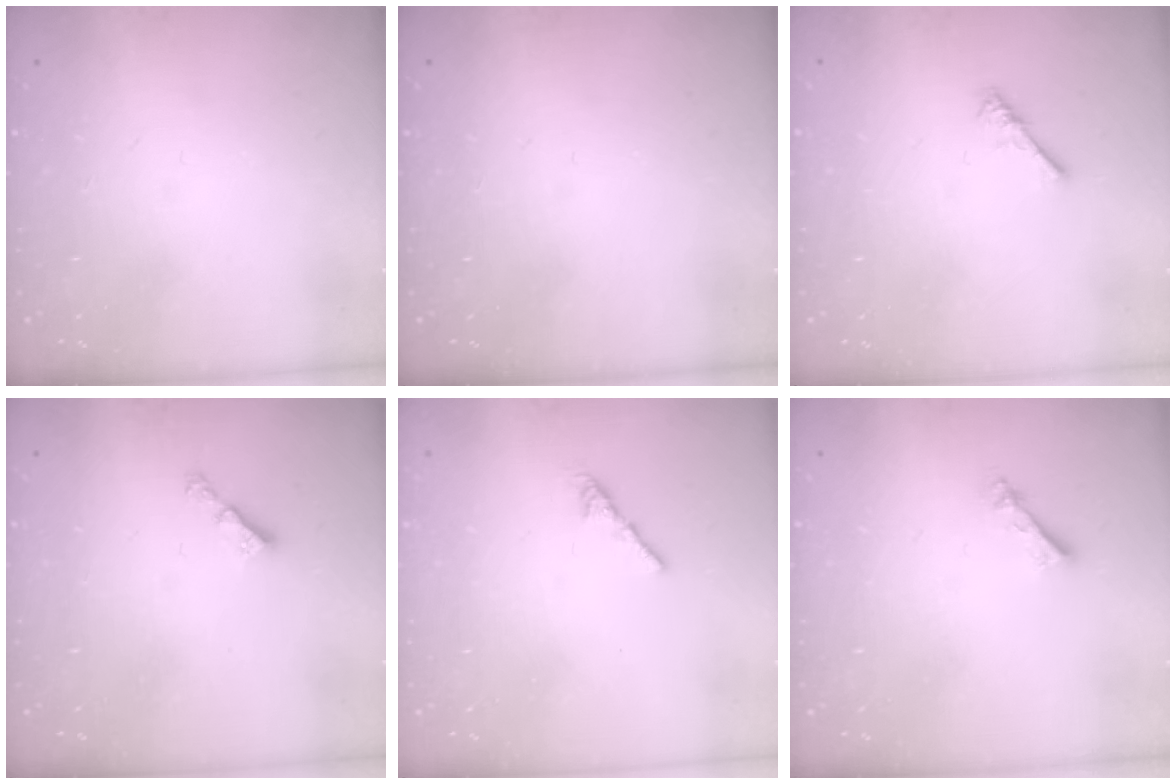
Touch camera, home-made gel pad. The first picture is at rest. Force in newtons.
{"total": 0.0}
{"total": 0.8, "press": 0.8, "slide": 0.3}
{"total": 3.0, "press": 2.9, "slide": 0.5}
{"total": 2.1, "press": 2.0, "slide": 0.7}
{"total": 2.4, "press": 2.4, "slide": 0.4}